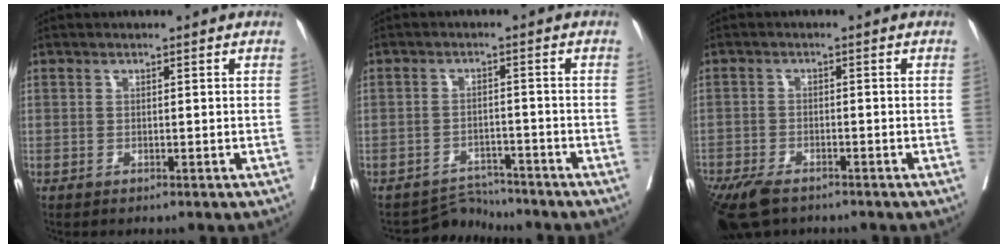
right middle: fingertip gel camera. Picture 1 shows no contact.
{"total": 3.9, "force": [-3.5, 0.3, -1.6], "torque": [0.025, 0.004, -0.054]}
{"total": 10.3, "force": [-7.7, 4.0, 5.6], "torque": [-0.116, -0.017, -0.125]}